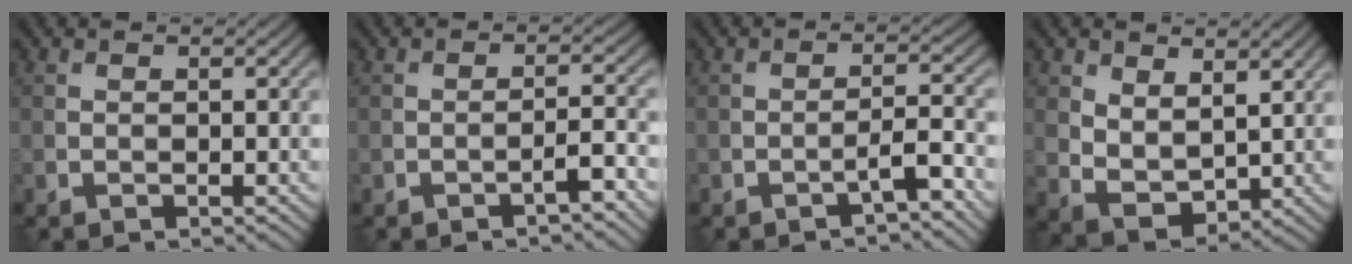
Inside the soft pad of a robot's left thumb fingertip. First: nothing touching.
{"total": 2.5, "force": [-1.6, 0.3, 1.9], "torque": [-0.030, 0.013, -0.032]}
{"total": 3.1, "force": [-2.0, 0.4, 2.3], "torque": [-0.041, 0.015, -0.042]}
{"total": 6.1, "force": [3.1, 3.7, 3.7], "torque": [-0.090, -0.014, 0.062]}